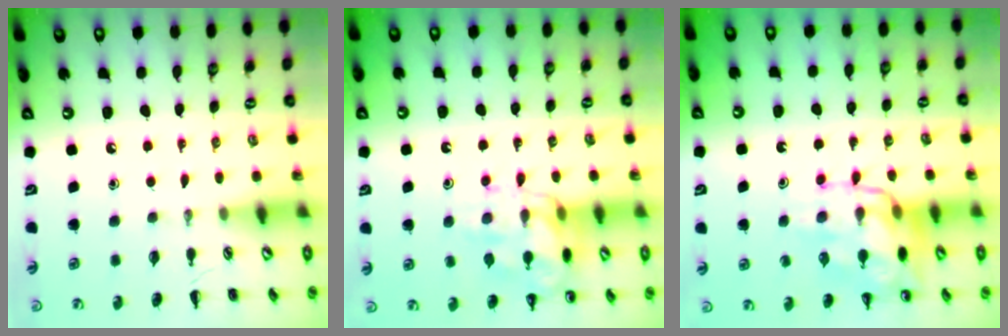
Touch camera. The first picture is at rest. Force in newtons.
{"total": 14.4, "press": 14.3, "slide": 1.3}
{"total": 15.2, "press": 15.1, "slide": 1.8}